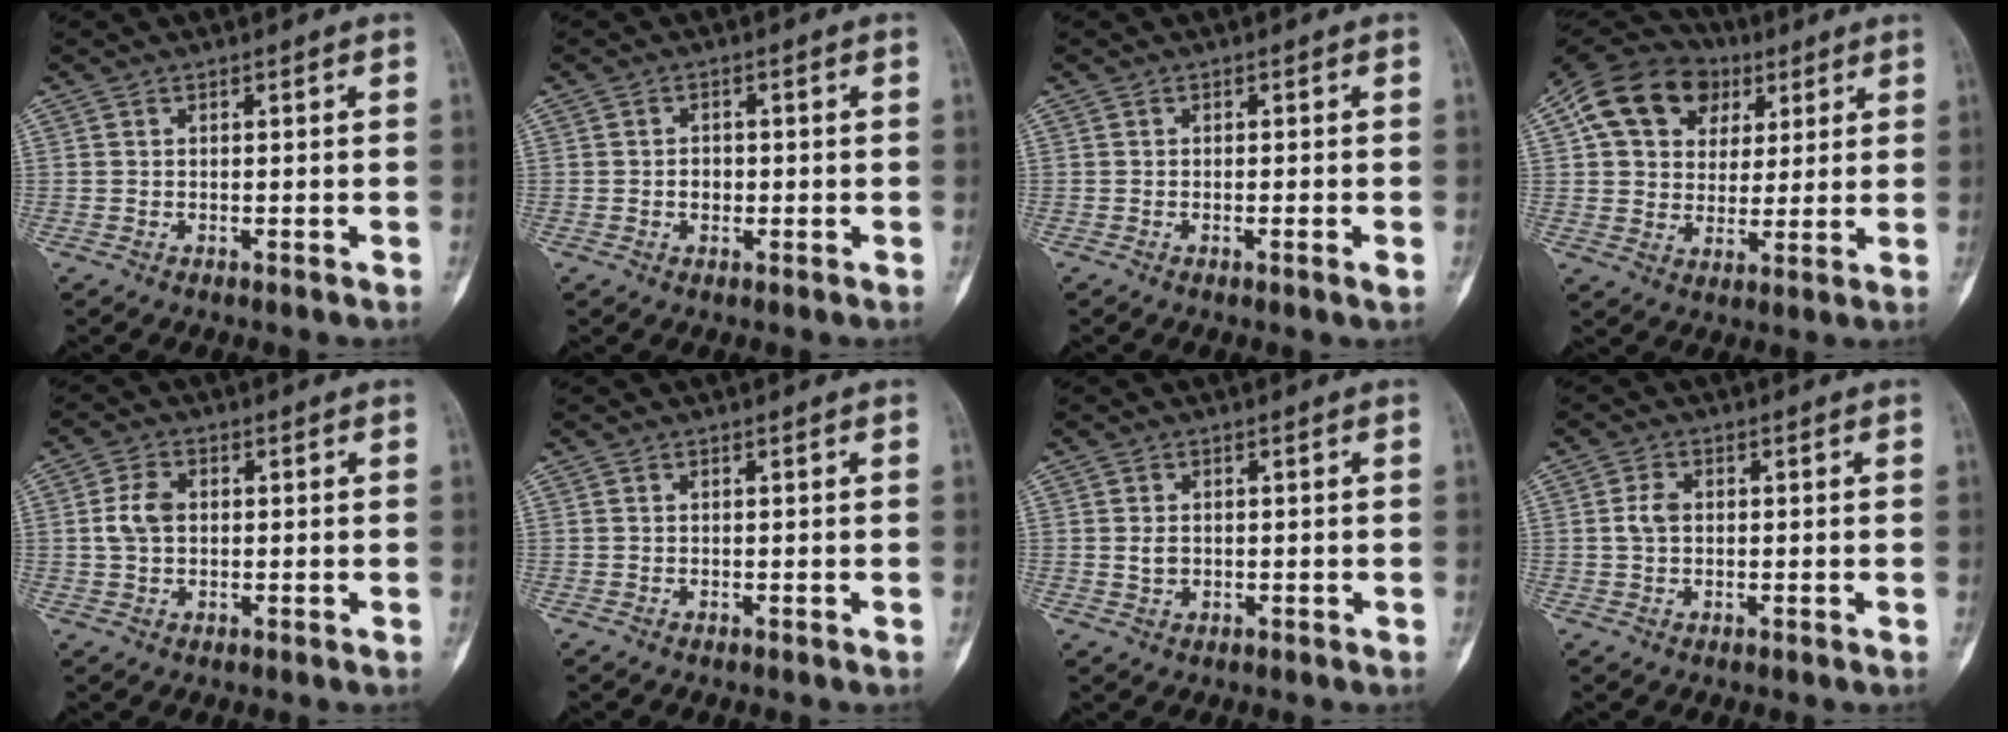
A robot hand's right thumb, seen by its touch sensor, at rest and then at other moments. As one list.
[{"total": 2.2, "force": [-0.2, 1.8, 1.2], "torque": [-0.008, 0.005, -0.004]}, {"total": 1.5, "force": [-0.5, 0.1, 1.5], "torque": [-0.030, -0.004, -0.009]}, {"total": 16.8, "force": [6.4, 12.9, 8.7], "torque": [-0.127, 0.014, 0.106]}, {"total": 4.6, "force": [0.4, 3.1, 3.3], "torque": [-0.067, 0.008, 0.004]}, {"total": 0.0}, {"total": 2.1, "force": [0.2, 1.6, 1.4], "torque": [-0.018, -0.001, 0.007]}, {"total": 2.8, "force": [0.2, 1.9, 2.0], "torque": [-0.042, 0.005, 0.000]}]